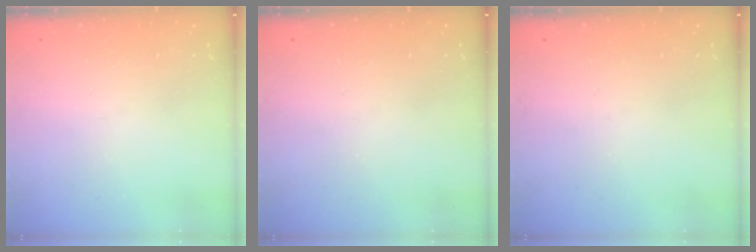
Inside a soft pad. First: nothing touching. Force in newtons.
{"total": 0.0}
{"total": 0.0}